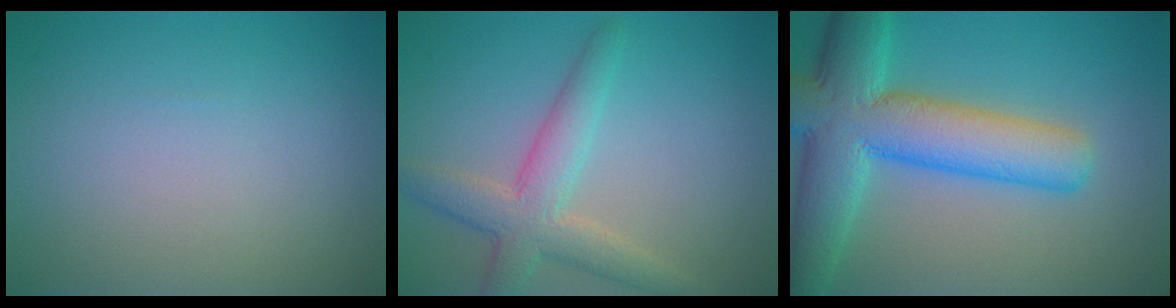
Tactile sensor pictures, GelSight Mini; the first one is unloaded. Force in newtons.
{"total": 4.5, "press": 4.5, "slide": 0.1}
{"total": 10.1, "press": 10.1, "slide": 0.5}